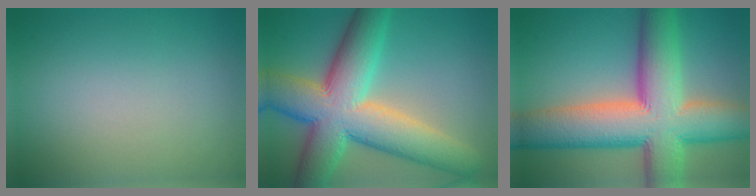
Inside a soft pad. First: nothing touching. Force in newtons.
{"total": 12.3, "press": 12.3, "slide": 0.6}
{"total": 13.7, "press": 13.7, "slide": 0.8}